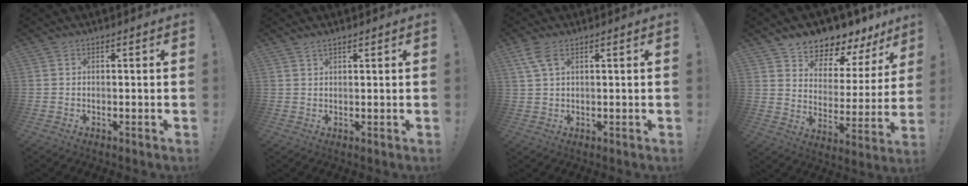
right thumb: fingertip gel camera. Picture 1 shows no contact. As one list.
[{"total": 1.1, "force": [0.9, -0.2, 0.6], "torque": [-0.011, -0.001, 0.015]}, {"total": 5.6, "force": [2.7, 2.6, 4.1], "torque": [-0.081, -0.004, 0.054]}, {"total": 6.5, "force": [6.0, 2.2, 1.4], "torque": [-0.024, -0.070, 0.104]}]